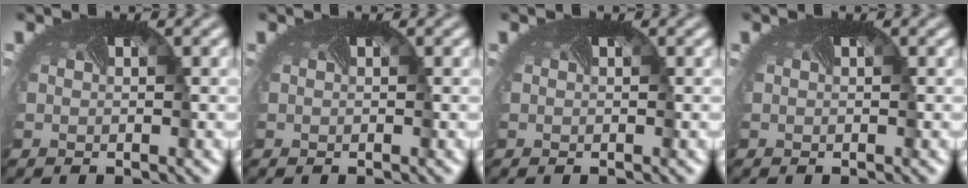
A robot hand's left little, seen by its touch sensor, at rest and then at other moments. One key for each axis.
{"total": 0.0}
{"total": 0.0}
{"total": 0.0}